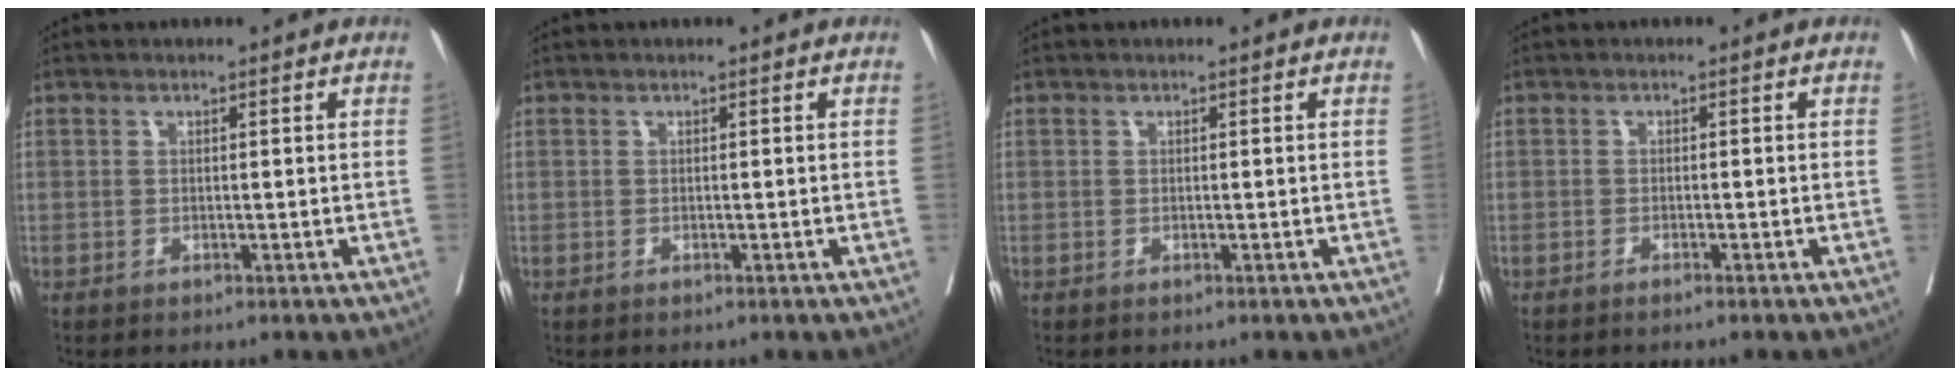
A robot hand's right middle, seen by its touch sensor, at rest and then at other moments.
{"total": 0.0}
{"total": 0.0}
{"total": 0.9, "force": [-0.8, 0.0, 0.5], "torque": [-0.012, -0.001, -0.012]}